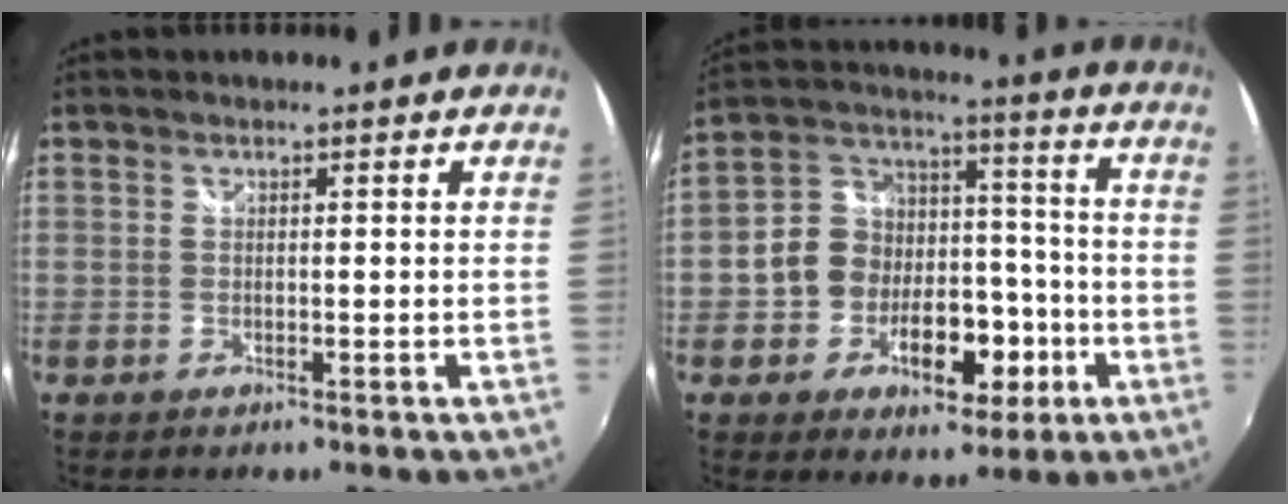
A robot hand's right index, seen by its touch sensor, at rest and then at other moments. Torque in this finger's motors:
{"motor_torque": [0.49, -0.27, 0.71, 0.14]}